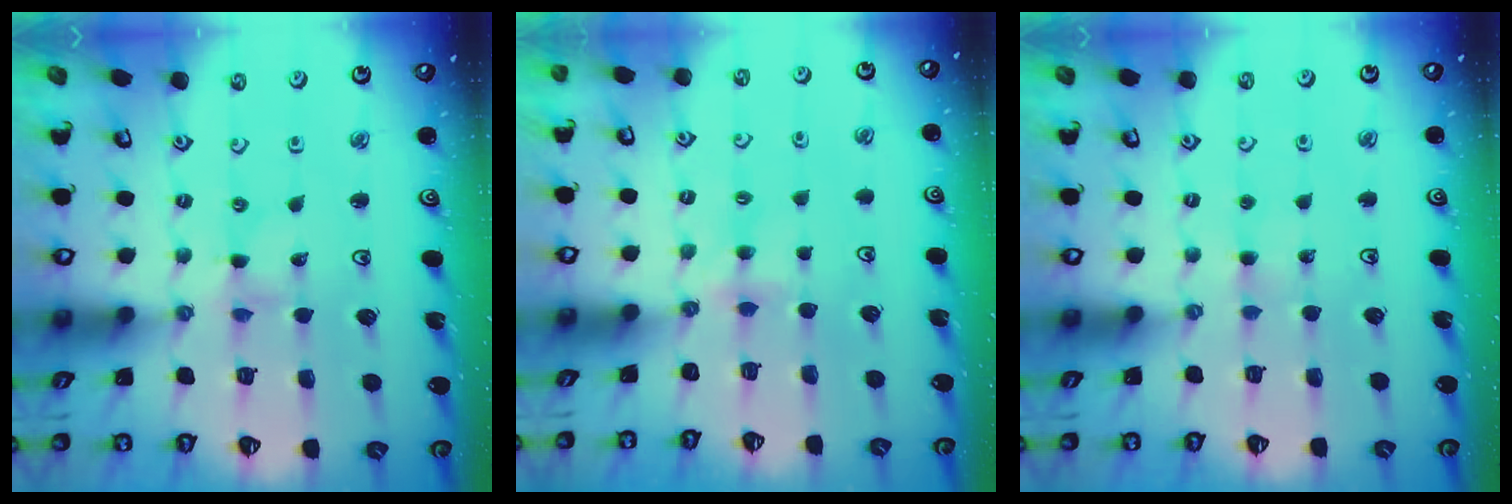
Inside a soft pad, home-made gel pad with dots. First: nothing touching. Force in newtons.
{"total": 3.6, "press": 3.5, "slide": 0.5}
{"total": 3.0, "press": 3.0, "slide": 0.3}